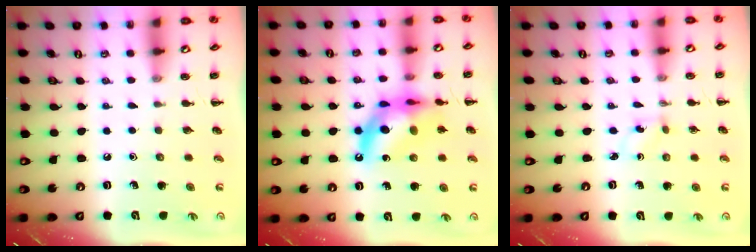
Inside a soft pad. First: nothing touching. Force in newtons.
{"total": 14.8, "press": 14.3, "slide": 3.8}
{"total": 0.9, "press": 0.7, "slide": 0.5}